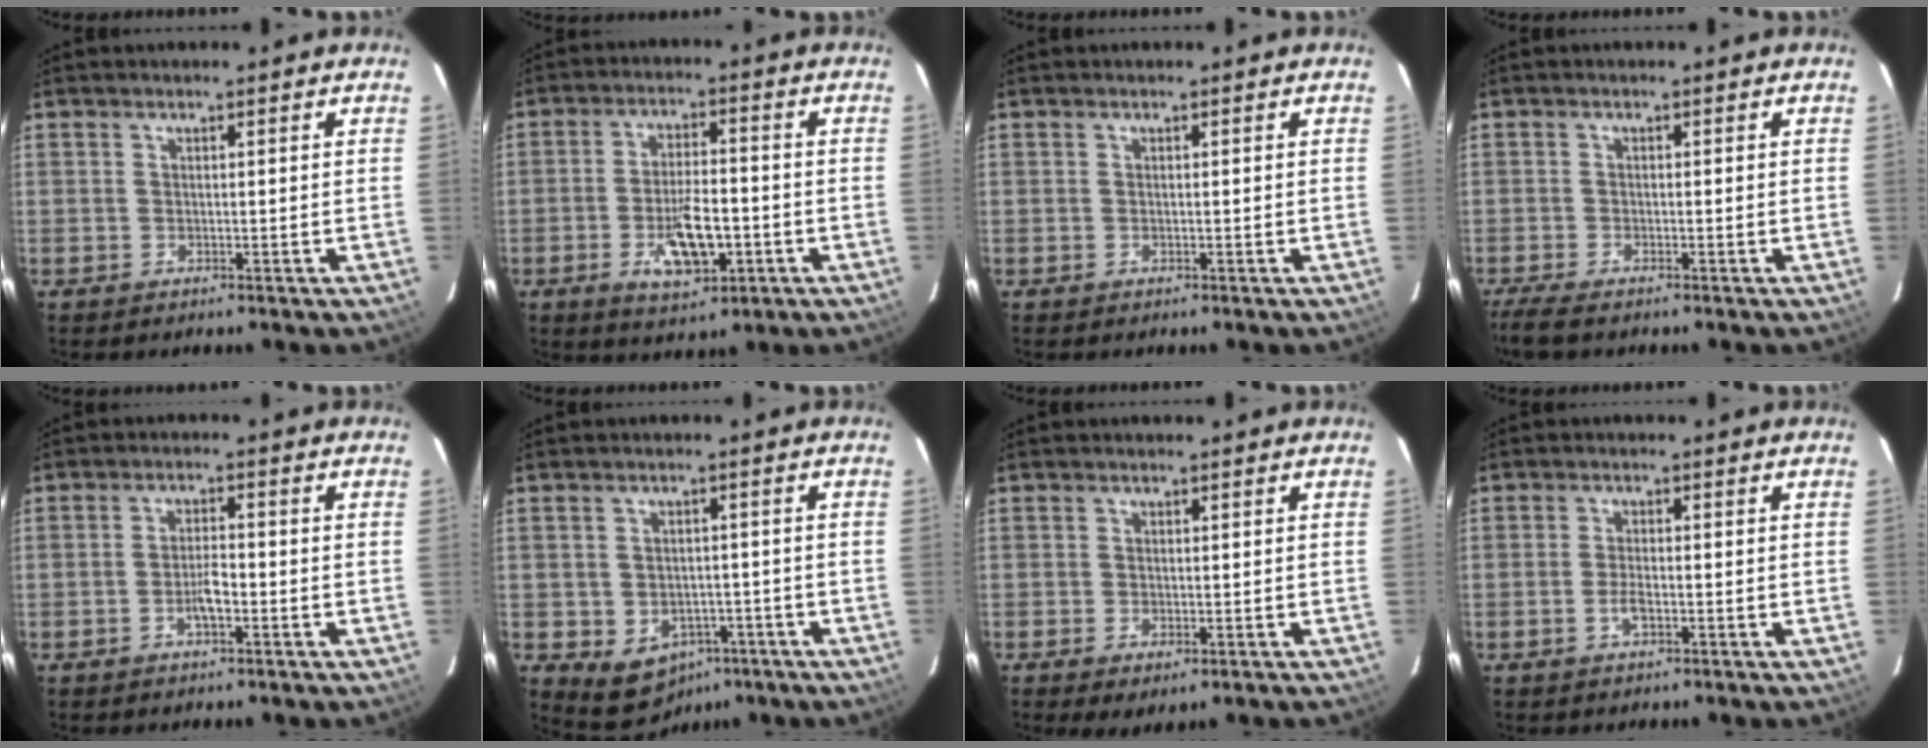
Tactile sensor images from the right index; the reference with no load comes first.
{"total": 9.8, "force": [-3.3, 4.0, 8.3], "torque": [-0.159, -0.003, -0.049]}
{"total": 0.0}
{"total": 4.0, "force": [-3.2, 0.5, 2.2], "torque": [-0.059, -0.017, -0.063]}
{"total": 3.6, "force": [-1.6, 1.0, 3.0], "torque": [-0.061, 0.004, -0.028]}
{"total": 7.9, "force": [-4.0, 6.2, 2.6], "torque": [-0.055, 0.012, -0.032]}
{"total": 3.0, "force": [-1.3, 1.4, 2.3], "torque": [-0.046, -0.013, -0.017]}
{"total": 2.5, "force": [-1.1, 0.9, 2.0], "torque": [-0.046, -0.001, -0.021]}